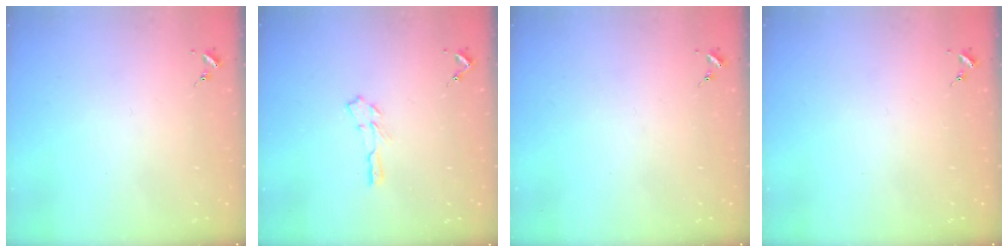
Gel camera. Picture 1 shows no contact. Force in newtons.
{"total": 4.7, "press": 4.6, "slide": 0.5}
{"total": 0.0}
{"total": 0.0}